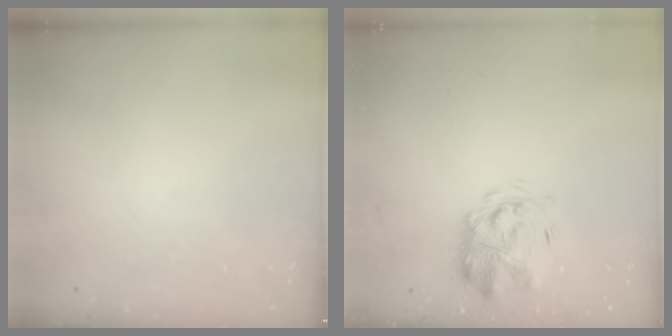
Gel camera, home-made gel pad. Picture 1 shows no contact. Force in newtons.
{"total": 3.1, "press": 3.0, "slide": 0.8}